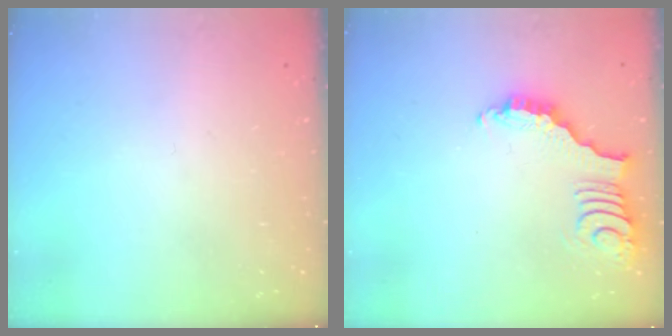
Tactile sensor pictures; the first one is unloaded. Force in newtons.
{"total": 3.0, "press": 3.0, "slide": 0.5}